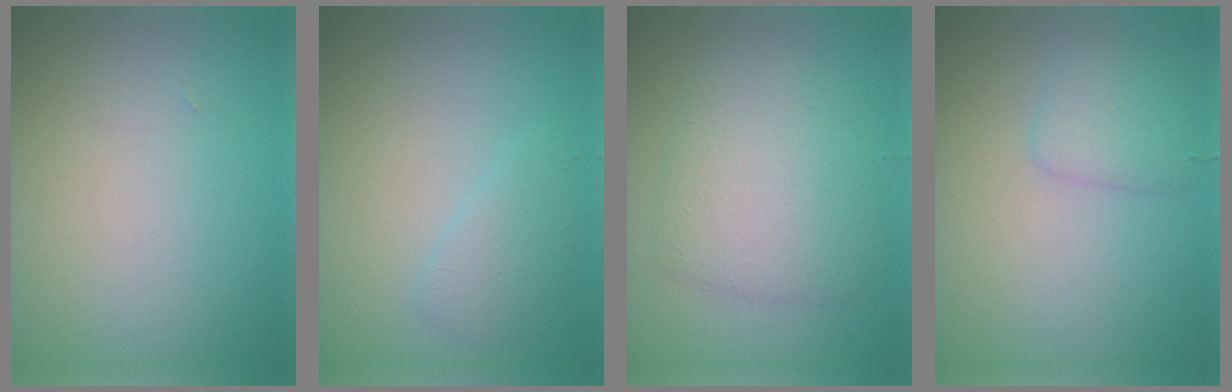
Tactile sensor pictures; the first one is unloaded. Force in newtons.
{"total": 2.0, "press": 2.0, "slide": 0.1}
{"total": 5.4, "press": 5.4, "slide": 0.0}
{"total": 2.2, "press": 2.2, "slide": 0.1}